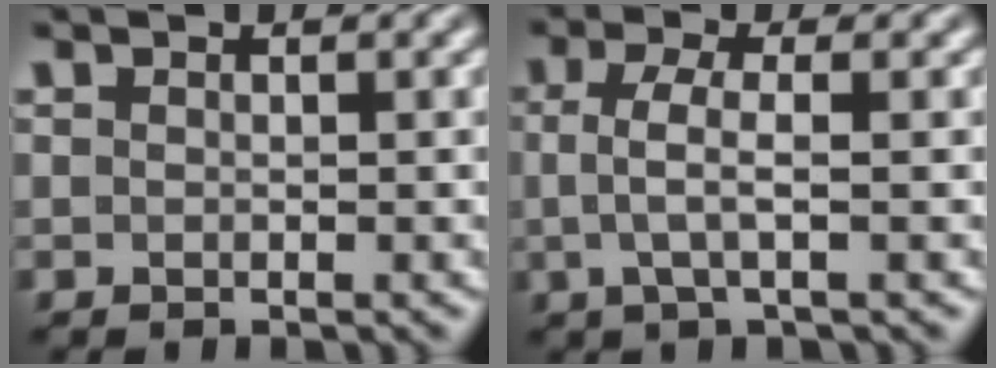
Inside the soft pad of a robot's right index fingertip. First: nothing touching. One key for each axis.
{"total": 3.4, "fx": 0.3, "fy": 1.1, "fz": 3.2, "tx": -0.062, "ty": 0.003, "tz": 0.003}